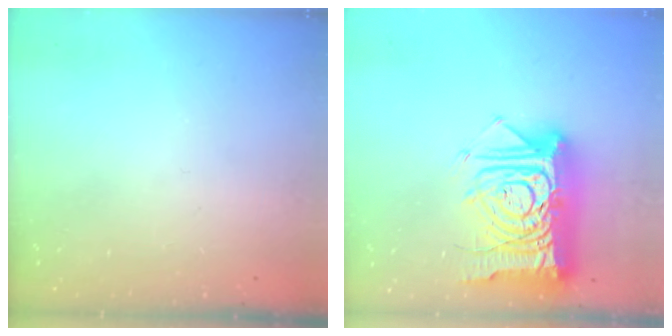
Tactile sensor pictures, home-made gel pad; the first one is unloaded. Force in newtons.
{"total": 24.5, "press": 24.3, "slide": 2.7}